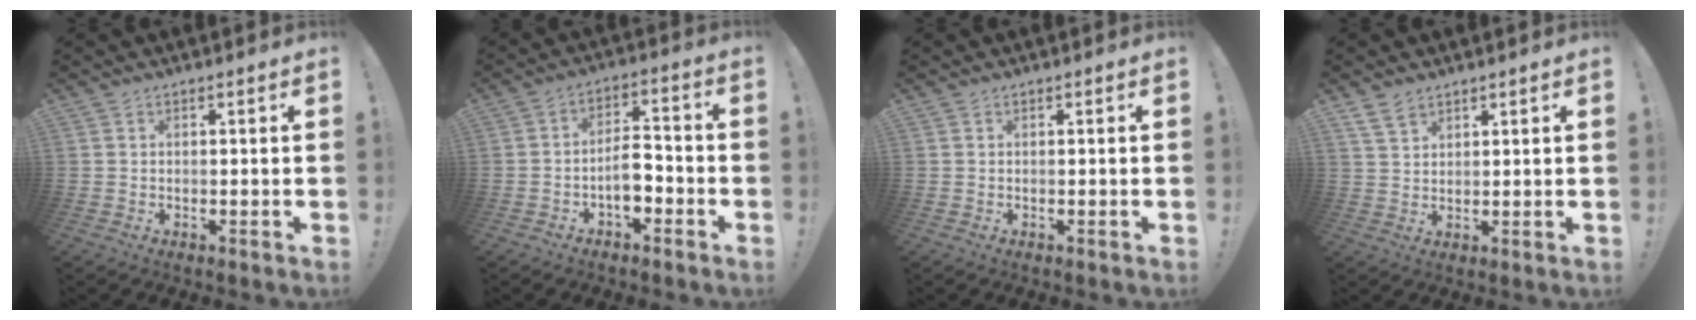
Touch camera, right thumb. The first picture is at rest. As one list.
[{"total": 7.7, "force": [-2.8, 4.3, 5.7], "torque": [-0.100, 0.012, -0.051]}, {"total": 0.0}, {"total": 5.0, "force": [3.7, 2.7, 2.0], "torque": [-0.041, -0.012, 0.072]}]